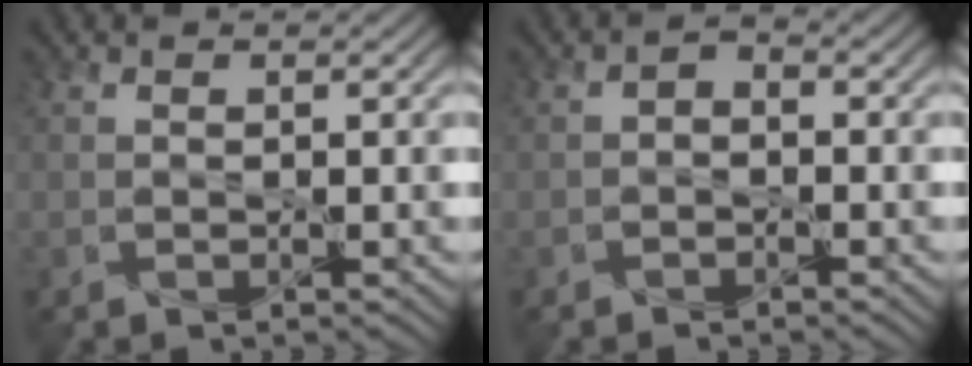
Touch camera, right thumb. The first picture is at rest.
{"total": 1.5, "force": [-0.8, 1.1, 0.8], "torque": [-0.014, 0.002, -0.020]}